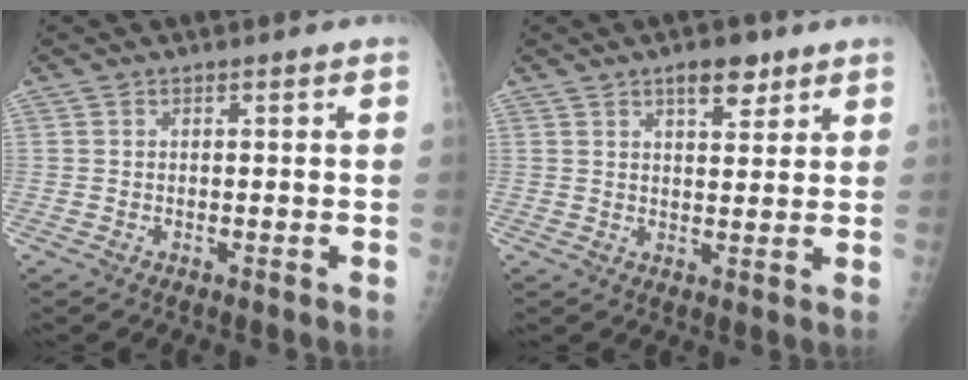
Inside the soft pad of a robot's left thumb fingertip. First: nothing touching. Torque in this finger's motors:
{"motor_torque": [0.27, -0.25, 0.39, -0.15, 0.02]}